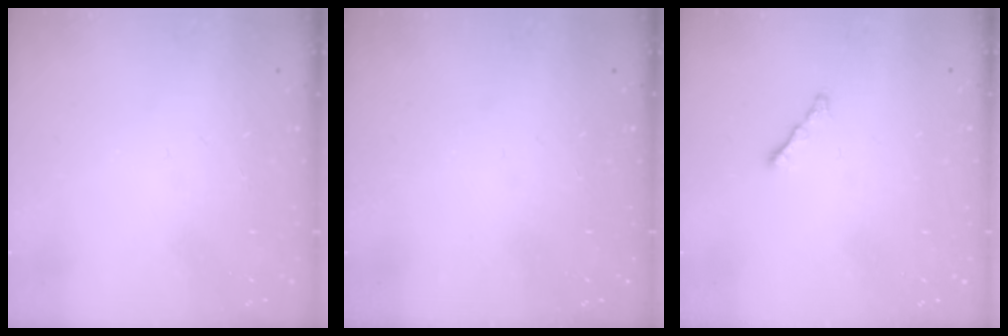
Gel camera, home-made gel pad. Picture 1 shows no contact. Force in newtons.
{"total": 0.0}
{"total": 1.7, "press": 1.6, "slide": 0.6}